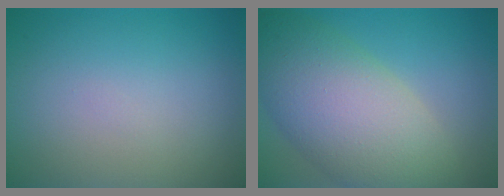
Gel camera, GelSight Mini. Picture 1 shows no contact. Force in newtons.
{"total": 10.1, "press": 10.1, "slide": 0.9}